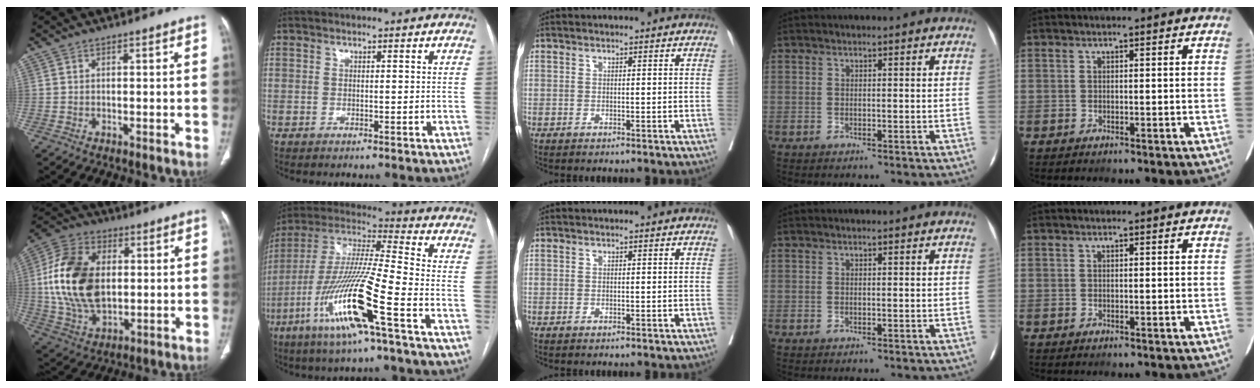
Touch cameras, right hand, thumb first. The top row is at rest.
{"thumb": {"total": 18.7, "force": [1.6, 12.0, 14.2], "torque": [-0.261, 0.003, 0.034]}, "index": {"total": 18.8, "force": [-8.2, 0.5, 16.9], "torque": [-0.362, -0.027, -0.160]}}